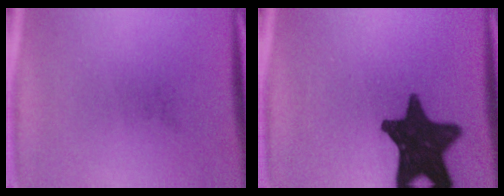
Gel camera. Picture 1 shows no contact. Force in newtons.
{"total": 15.6}